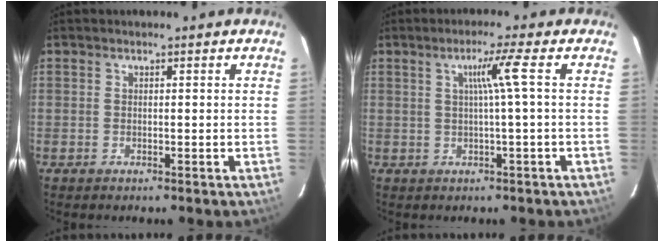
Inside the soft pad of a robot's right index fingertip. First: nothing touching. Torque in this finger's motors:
{"motor_torque": [0.47, 0.32, 0.21, 0.06]}